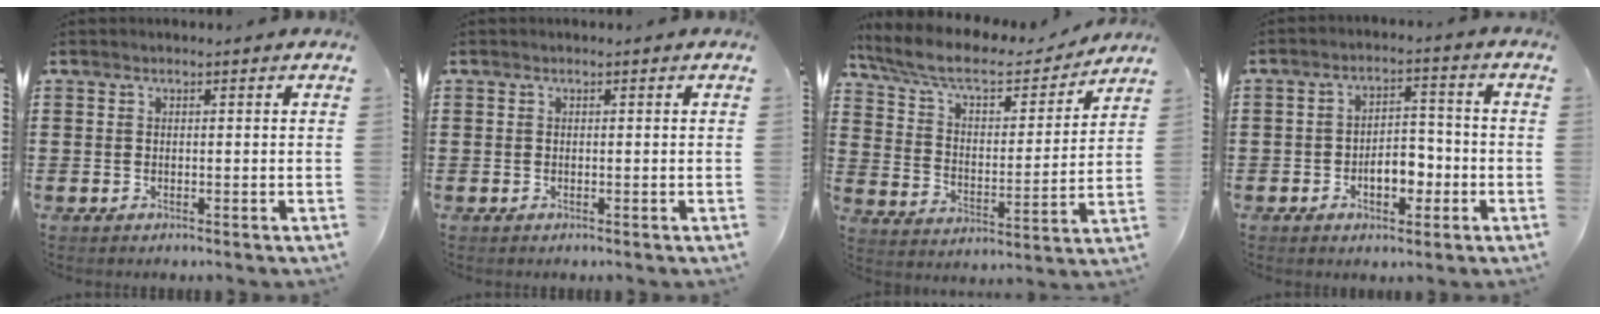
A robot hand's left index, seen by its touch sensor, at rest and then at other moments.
{"total": 0.0}
{"total": 9.0, "force": [7.2, 2.5, 4.8], "torque": [-0.120, -0.035, 0.123]}
{"total": 5.6, "force": [-2.0, 3.0, 4.3], "torque": [-0.069, 0.007, -0.039]}